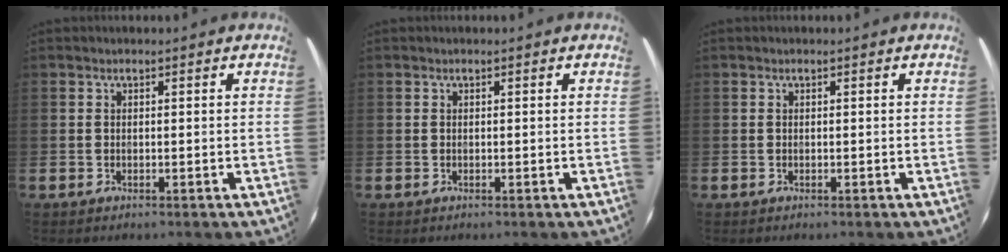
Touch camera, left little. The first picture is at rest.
{"total": 0.0}
{"total": 0.0}